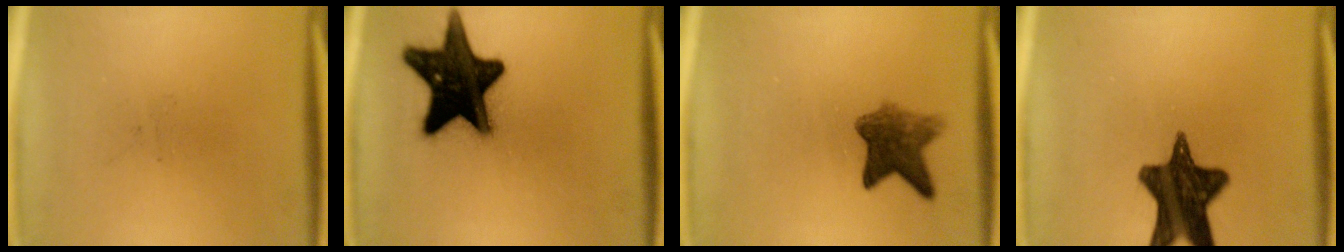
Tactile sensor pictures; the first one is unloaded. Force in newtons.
{"total": 19.0}
{"total": 6.1}
{"total": 14.3}